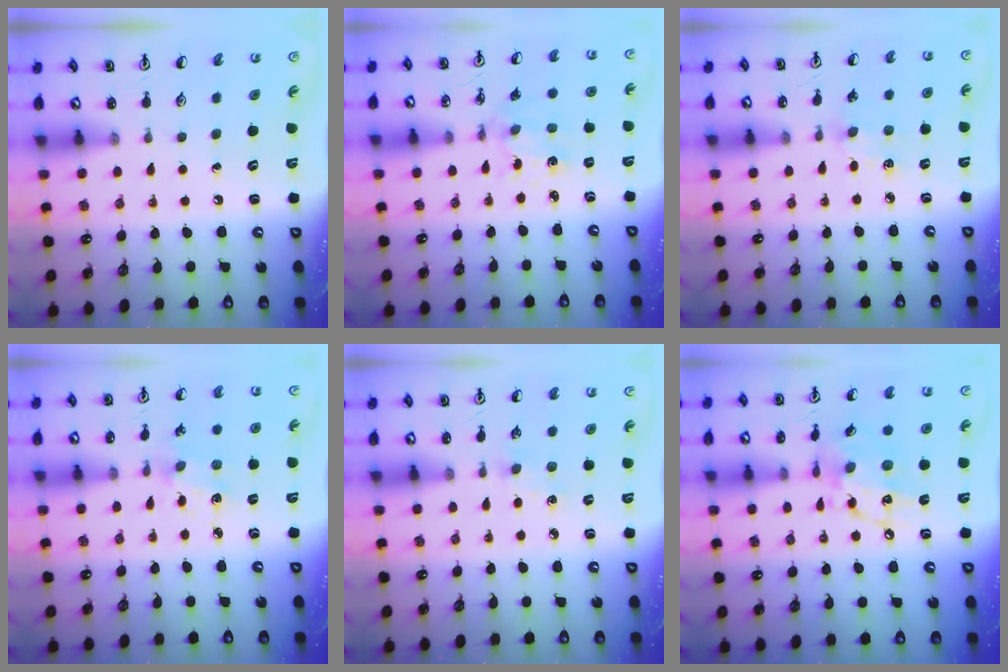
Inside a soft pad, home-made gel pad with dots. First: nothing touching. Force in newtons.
{"total": 2.0, "press": 2.0, "slide": 0.3}
{"total": 4.8, "press": 4.7, "slide": 0.6}
{"total": 2.3, "press": 2.3, "slide": 0.4}
{"total": 2.9, "press": 2.9, "slide": 0.4}
{"total": 13.5, "press": 13.5, "slide": 0.8}